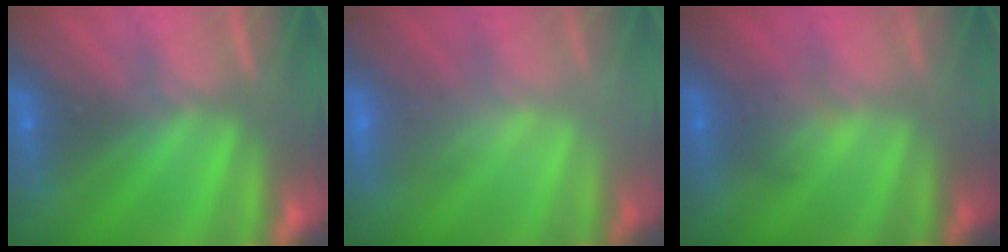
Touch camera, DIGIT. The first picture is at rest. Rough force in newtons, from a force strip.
{"total": 2.3}
{"total": 1.8}